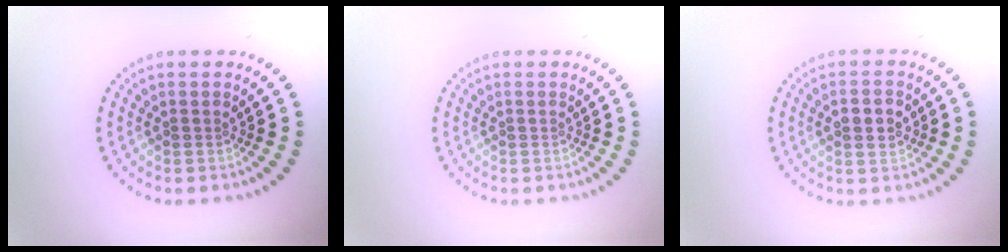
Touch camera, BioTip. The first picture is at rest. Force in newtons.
{"total": 0.0}
{"total": 3.1, "press": 3.1, "slide": 0.2}